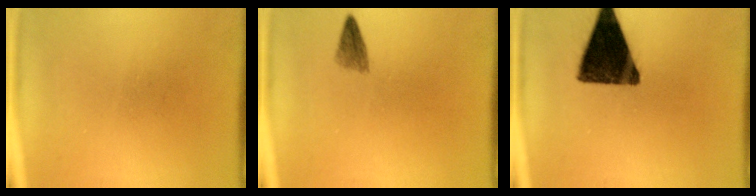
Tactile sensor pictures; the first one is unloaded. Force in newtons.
{"total": 1.7}
{"total": 14.9}